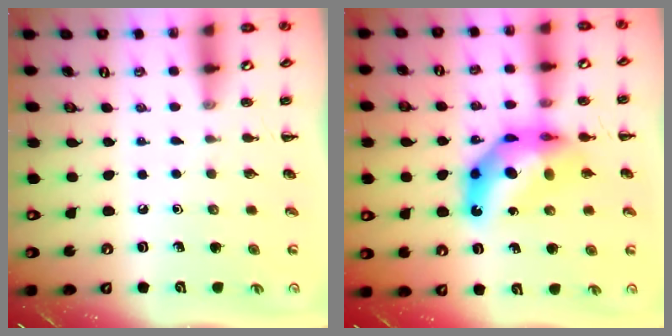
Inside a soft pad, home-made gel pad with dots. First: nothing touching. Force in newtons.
{"total": 12.6, "press": 11.9, "slide": 4.0}